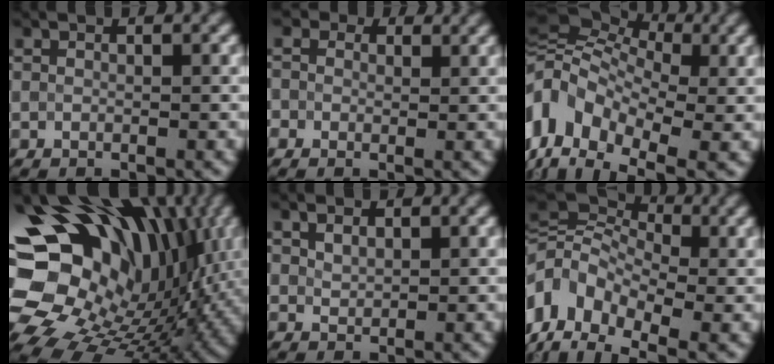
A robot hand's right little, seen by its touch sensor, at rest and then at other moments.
{"total": 4.7, "force": [2.2, 3.7, 1.9], "torque": [-0.035, 0.019, 0.001]}
{"total": 12.1, "force": [-2.6, 8.2, 8.5], "torque": [-0.182, 0.021, -0.041]}
{"total": 19.4, "force": [3.4, 14.5, 12.5], "torque": [-0.236, -0.007, 0.079]}
{"total": 1.3, "force": [0.8, 0.8, 0.6], "torque": [-0.013, -0.002, 0.020]}
{"total": 11.9, "force": [-2.4, 8.6, 7.9], "torque": [-0.180, 0.010, -0.038]}